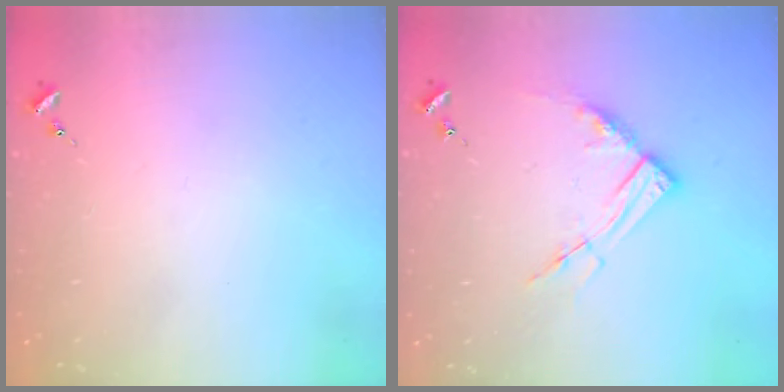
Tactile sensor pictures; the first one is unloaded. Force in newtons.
{"total": 10.3, "press": 10.2, "slide": 1.0}